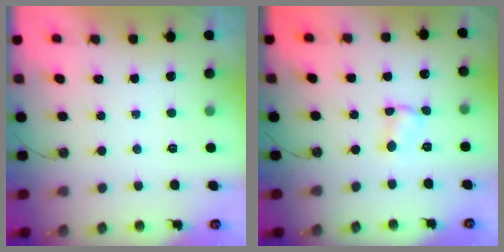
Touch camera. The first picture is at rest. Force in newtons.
{"total": 1.8, "press": 1.8, "slide": 0.3}